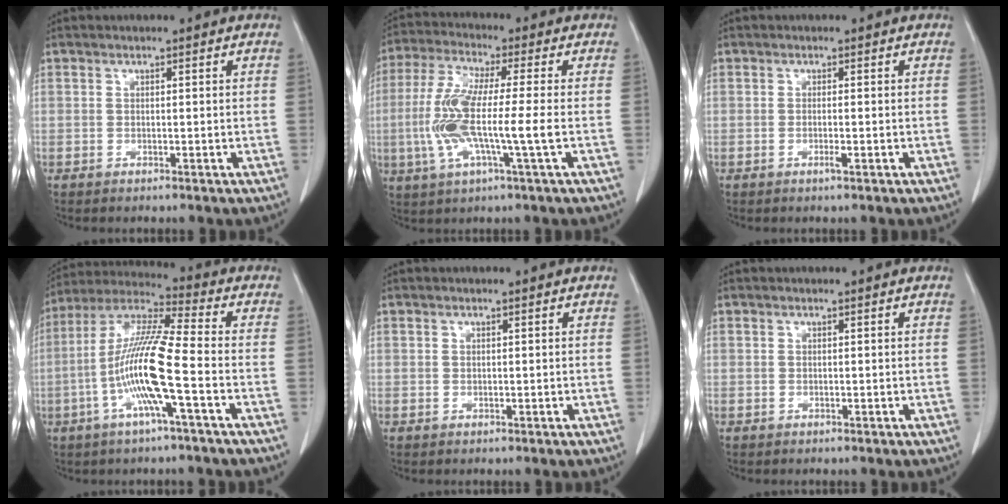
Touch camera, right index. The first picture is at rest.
{"total": 11.9, "force": [-2.0, 0.9, 11.7], "torque": [-0.247, -0.004, -0.043]}
{"total": 1.5, "force": [-0.6, 0.1, 1.3], "torque": [-0.025, -0.002, -0.008]}
{"total": 13.8, "force": [-3.7, 0.5, 13.3], "torque": [-0.269, 0.003, -0.079]}
{"total": 0.7, "force": [0.1, 0.5, 0.4], "torque": [-0.008, 0.001, 0.005]}
{"total": 0.0}